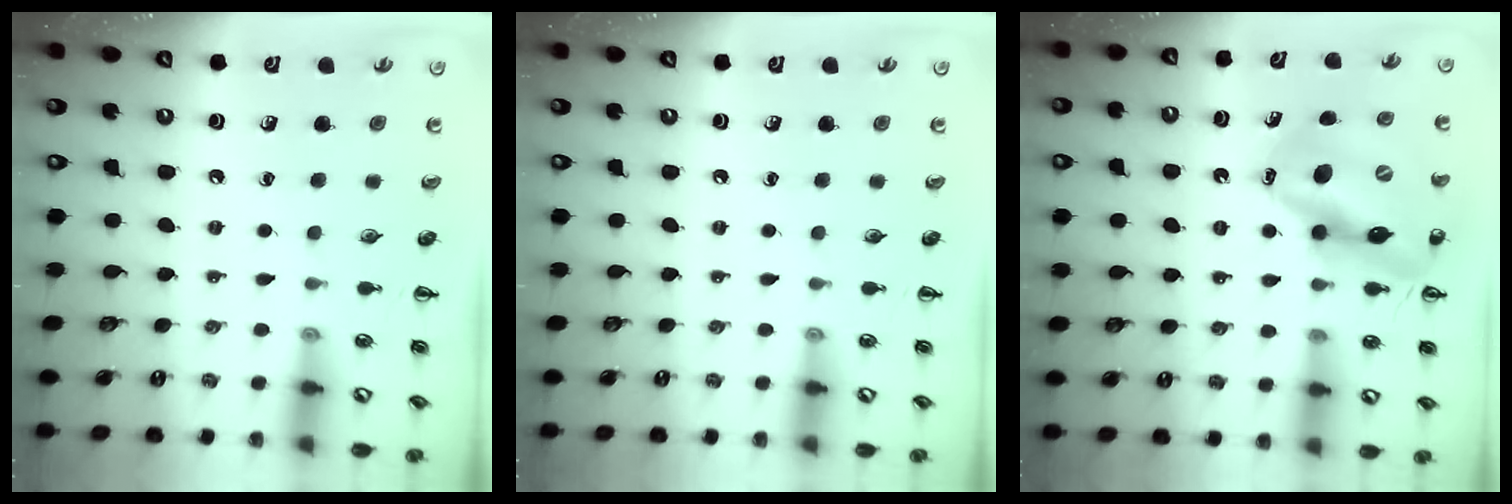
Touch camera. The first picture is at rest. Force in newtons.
{"total": 0.0}
{"total": 15.8, "press": 15.1, "slide": 4.5}